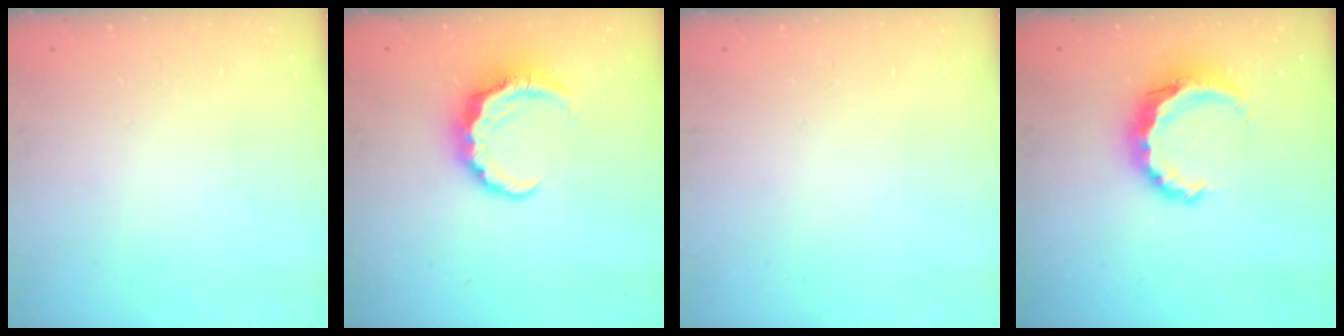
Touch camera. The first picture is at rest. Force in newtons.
{"total": 6.8, "press": 6.7, "slide": 1.0}
{"total": 0.0}
{"total": 8.6, "press": 8.5, "slide": 1.1}